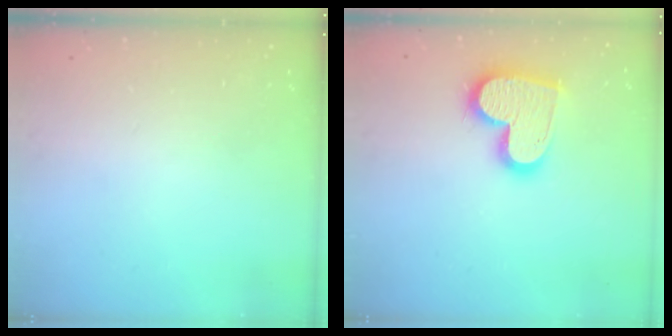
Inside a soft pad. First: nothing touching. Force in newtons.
{"total": 16.2, "press": 16.2, "slide": 1.1}